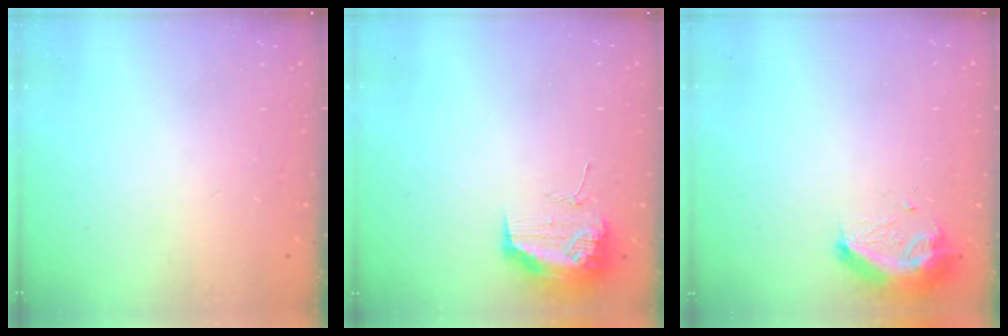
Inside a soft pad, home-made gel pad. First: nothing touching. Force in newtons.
{"total": 17.0, "press": 13.3, "slide": 10.6}
{"total": 10.1, "press": 10.1, "slide": 0.9}